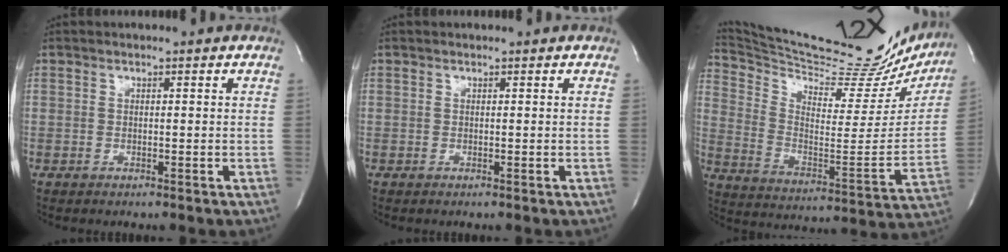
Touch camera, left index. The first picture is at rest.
{"total": 0.0}
{"total": 29.9, "force": [27.3, 5.2, 10.8], "torque": [-0.182, -0.087, 0.371]}